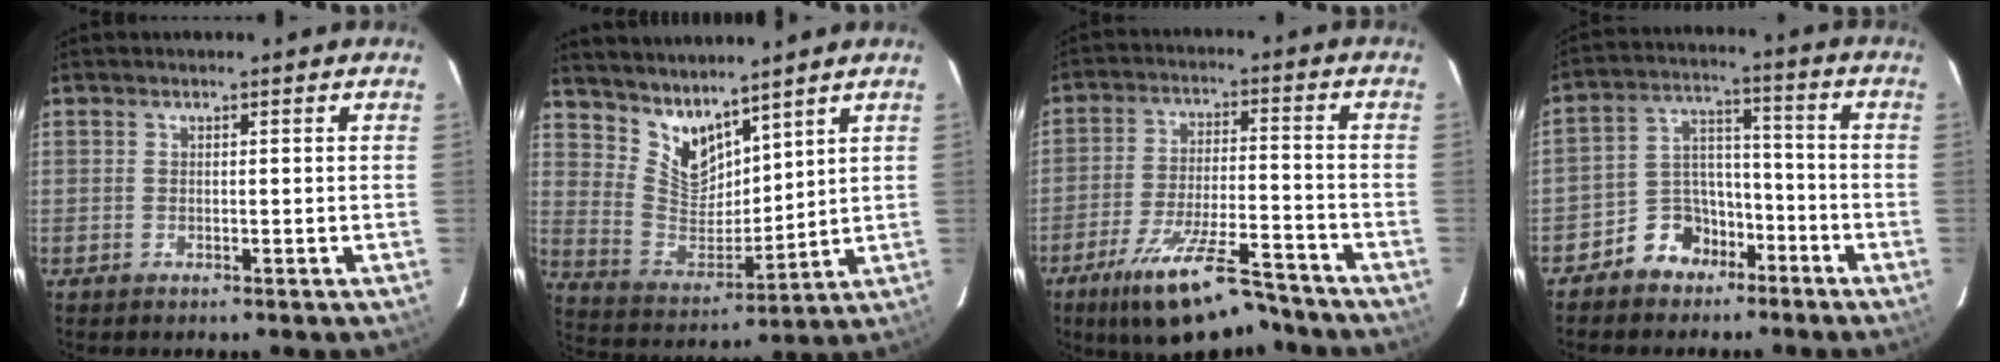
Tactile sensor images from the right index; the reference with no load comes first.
{"total": 10.4, "force": [8.6, 4.3, 3.9], "torque": [-0.078, -0.007, 0.182]}
{"total": 15.7, "force": [-12.2, 3.8, 9.0], "torque": [-0.179, -0.020, -0.197]}
{"total": 8.8, "force": [-6.0, 6.2, 1.7], "torque": [-0.031, 0.045, -0.097]}